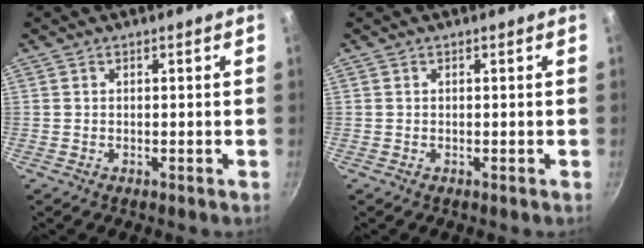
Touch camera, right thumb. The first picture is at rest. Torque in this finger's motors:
{"motor_torque": [-0.06, -0.02, 0.06, -0.06, 0.00]}